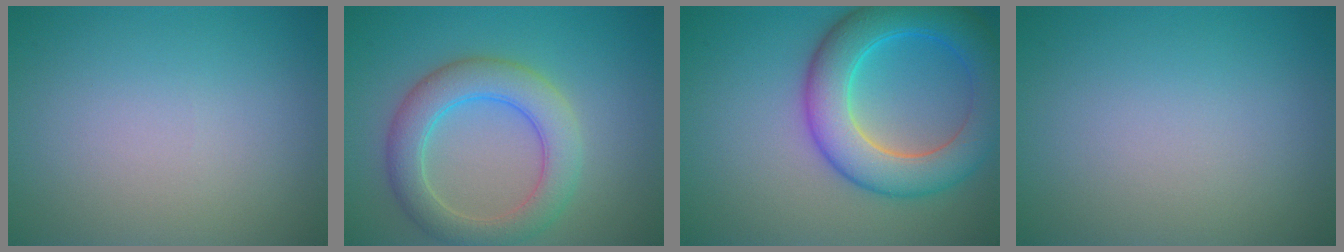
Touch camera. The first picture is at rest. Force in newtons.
{"total": 5.4, "press": 5.4, "slide": 0.3}
{"total": 8.1, "press": 8.1, "slide": 0.4}
{"total": 0.0}